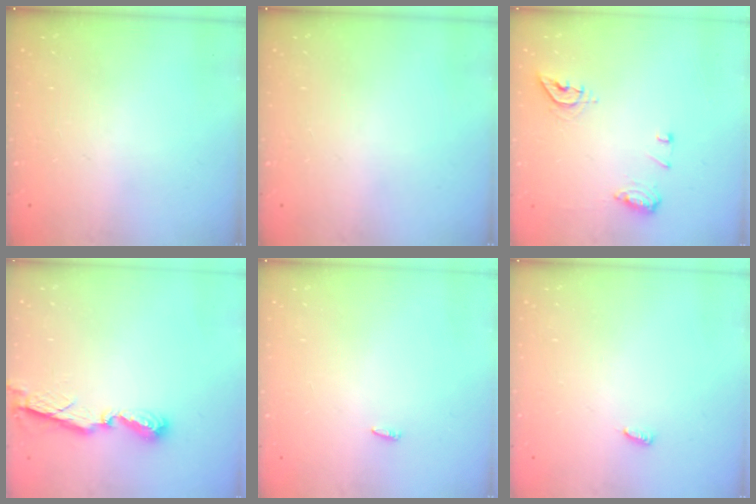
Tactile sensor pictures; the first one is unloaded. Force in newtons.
{"total": 0.0}
{"total": 9.0, "press": 8.9, "slide": 0.9}
{"total": 7.8, "press": 7.8, "slide": 0.5}
{"total": 2.1, "press": 1.9, "slide": 0.7}
{"total": 3.2, "press": 3.2, "slide": 0.5}